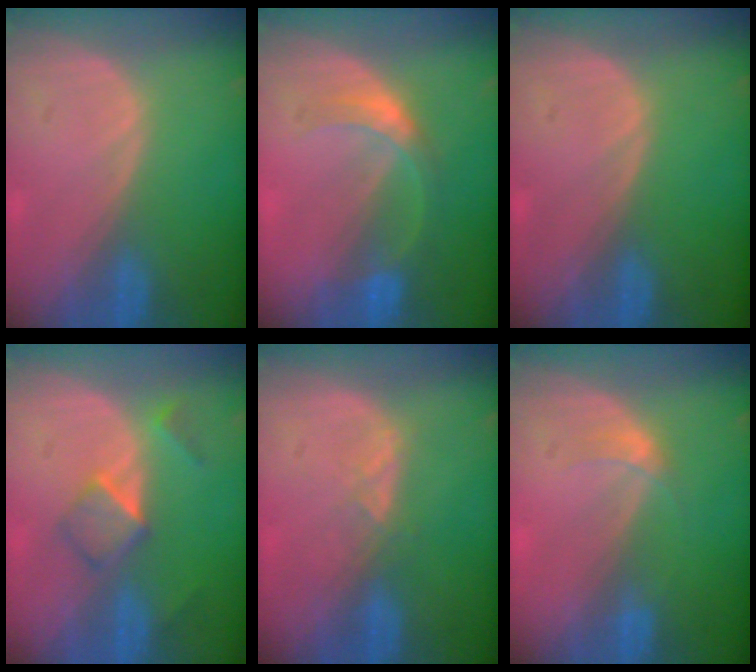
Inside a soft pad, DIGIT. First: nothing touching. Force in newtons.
{"total": 5.2, "press": 4.8, "slide": 1.9}
{"total": 0.0}
{"total": 5.2, "press": 4.5, "slide": 2.6}
{"total": 2.0, "press": 1.9, "slide": 0.7}
{"total": 1.7, "press": 1.7, "slide": 0.2}